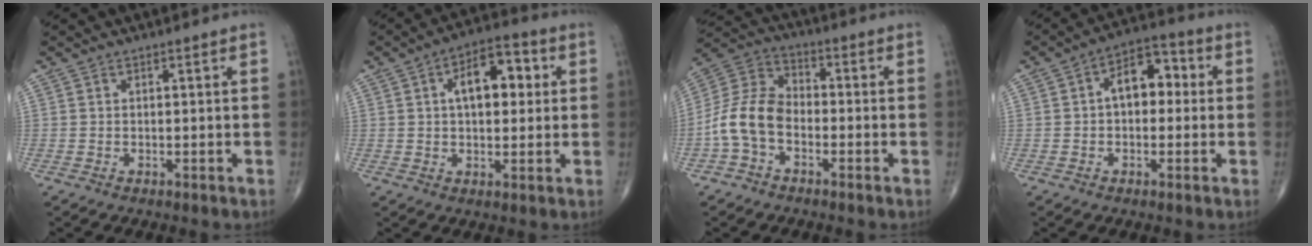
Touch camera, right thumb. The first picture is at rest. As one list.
[{"total": 10.6, "force": [2.3, 5.7, 8.6], "torque": [-0.102, 0.017, 0.028]}, {"total": 10.4, "force": [-3.2, 6.9, 7.1], "torque": [-0.135, 0.034, -0.076]}, {"total": 8.6, "force": [0.7, 5.4, 6.6], "torque": [-0.072, 0.032, -0.001]}]